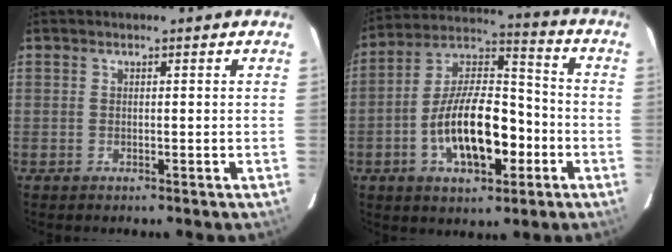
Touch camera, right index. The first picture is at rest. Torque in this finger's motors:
{"motor_torque": [1.26, -0.88, 1.05, 0.21]}